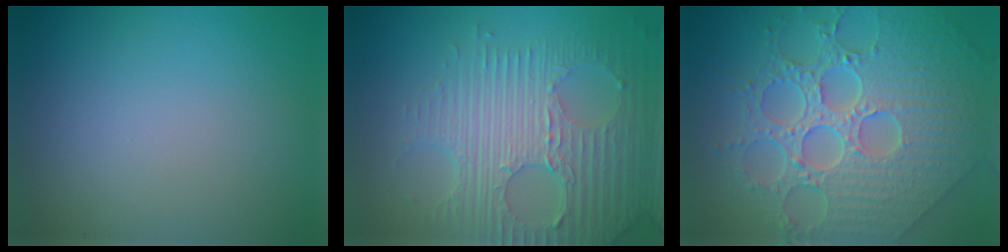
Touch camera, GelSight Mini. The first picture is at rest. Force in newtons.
{"total": 7.8, "press": 5.5, "slide": 5.6}
{"total": 9.8, "press": 7.1, "slide": 6.8}